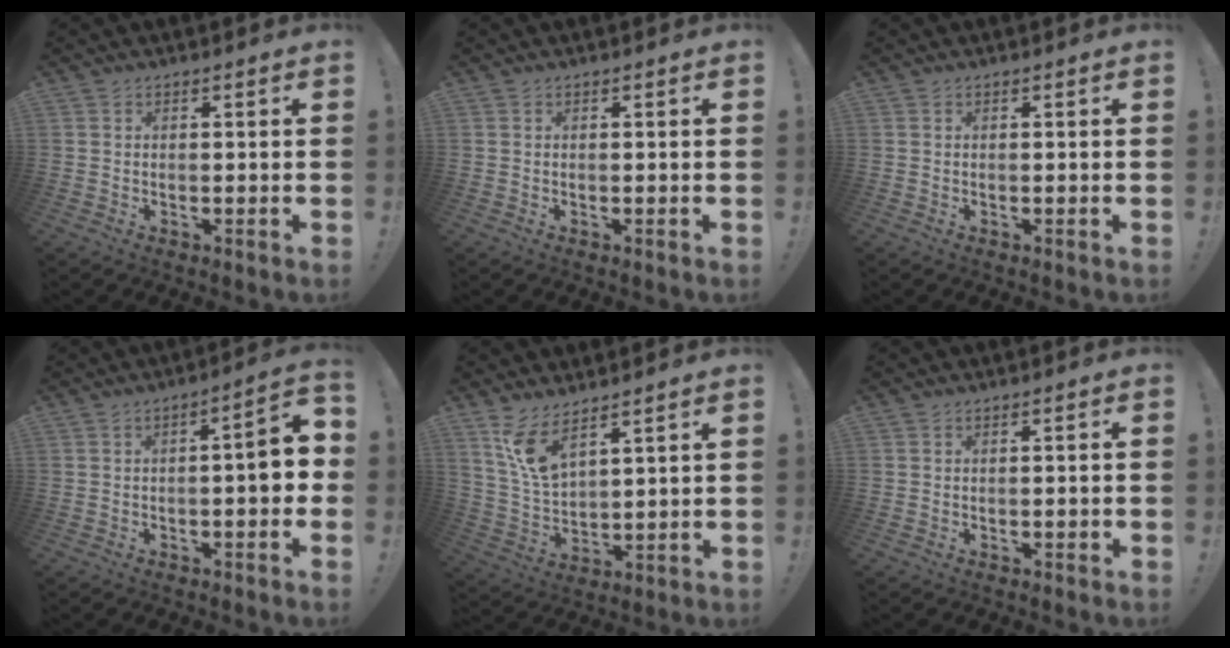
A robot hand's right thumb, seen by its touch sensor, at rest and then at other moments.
{"total": 0.0}
{"total": 0.0}
{"total": 7.2, "force": [-0.8, 1.4, 7.0], "torque": [-0.097, 0.001, -0.017]}
{"total": 9.6, "force": [6.8, 3.5, 5.7], "torque": [-0.113, -0.034, 0.130]}
{"total": 1.0, "force": [-0.6, 0.1, 0.8], "torque": [-0.013, 0.001, -0.009]}